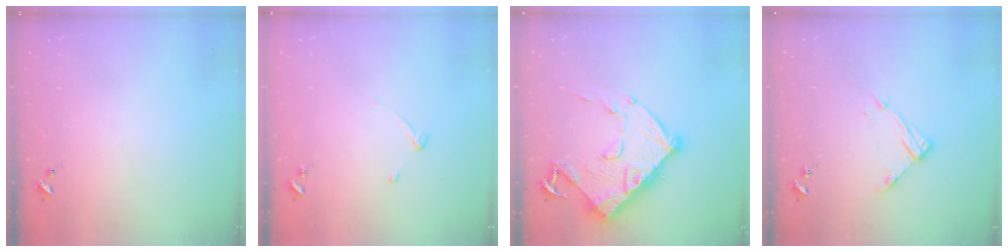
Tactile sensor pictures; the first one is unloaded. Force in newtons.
{"total": 3.3, "press": 3.2, "slide": 0.6}
{"total": 16.4, "press": 16.4, "slide": 1.4}
{"total": 11.0, "press": 11.0, "slide": 0.8}